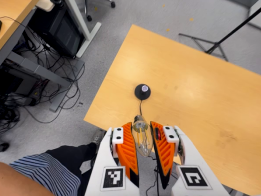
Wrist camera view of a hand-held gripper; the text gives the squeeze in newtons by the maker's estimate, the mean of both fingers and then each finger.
{"total": 22.4, "left": 24.9, "right": 19.8}